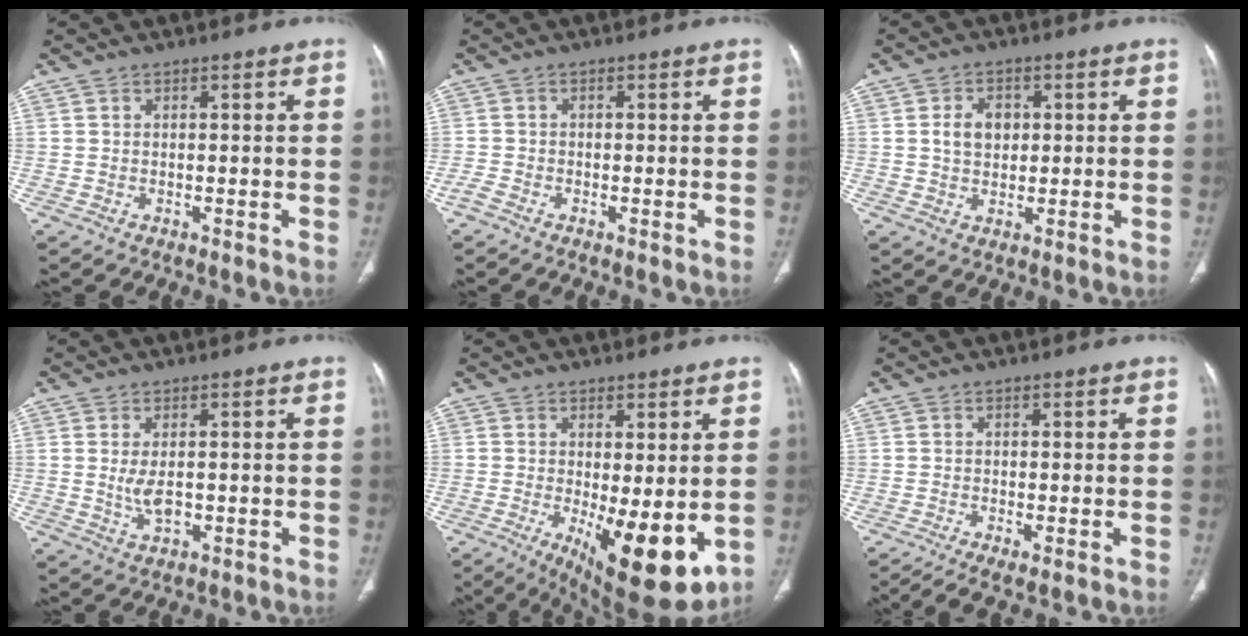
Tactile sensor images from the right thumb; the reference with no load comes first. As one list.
[{"total": 1.7, "force": [-1.2, 0.6, 1.1], "torque": [-0.030, -0.002, -0.030]}, {"total": 5.2, "force": [0.9, 3.9, 3.2], "torque": [-0.040, -0.001, 0.014]}, {"total": 4.0, "force": [-0.1, 2.1, 3.4], "torque": [-0.070, -0.009, 0.005]}, {"total": 13.0, "force": [-2.5, 4.5, 12.0], "torque": [-0.171, -0.031, -0.019]}, {"total": 4.3, "force": [-2.0, 1.2, 3.6], "torque": [-0.080, -0.009, -0.038]}]